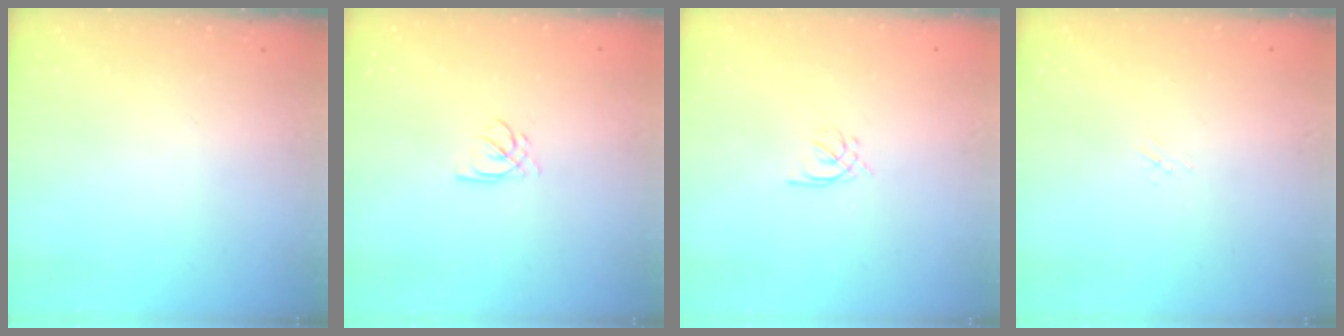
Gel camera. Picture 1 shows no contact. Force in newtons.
{"total": 2.3, "press": 2.3, "slide": 0.3}
{"total": 1.2, "press": 1.0, "slide": 0.5}
{"total": 1.5, "press": 1.5, "slide": 0.2}